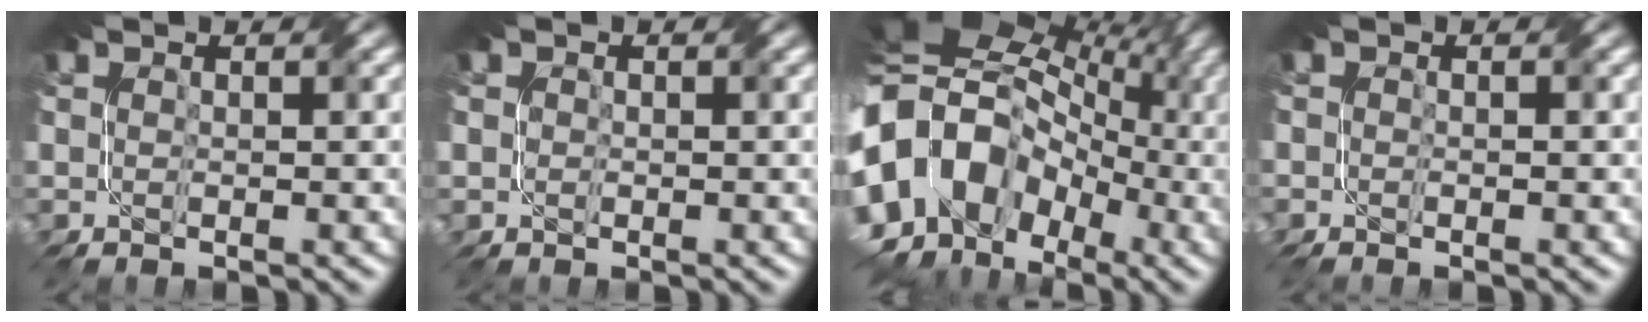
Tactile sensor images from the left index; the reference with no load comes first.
{"total": 0.9, "force": [0.3, 0.9, 0.0], "torque": [0.003, -0.005, 0.001]}
{"total": 18.6, "force": [-1.6, 14.6, 11.4], "torque": [-0.231, 0.000, -0.041]}
{"total": 0.5, "force": [-0.4, 0.2, 0.3], "torque": [-0.007, -0.005, -0.008]}